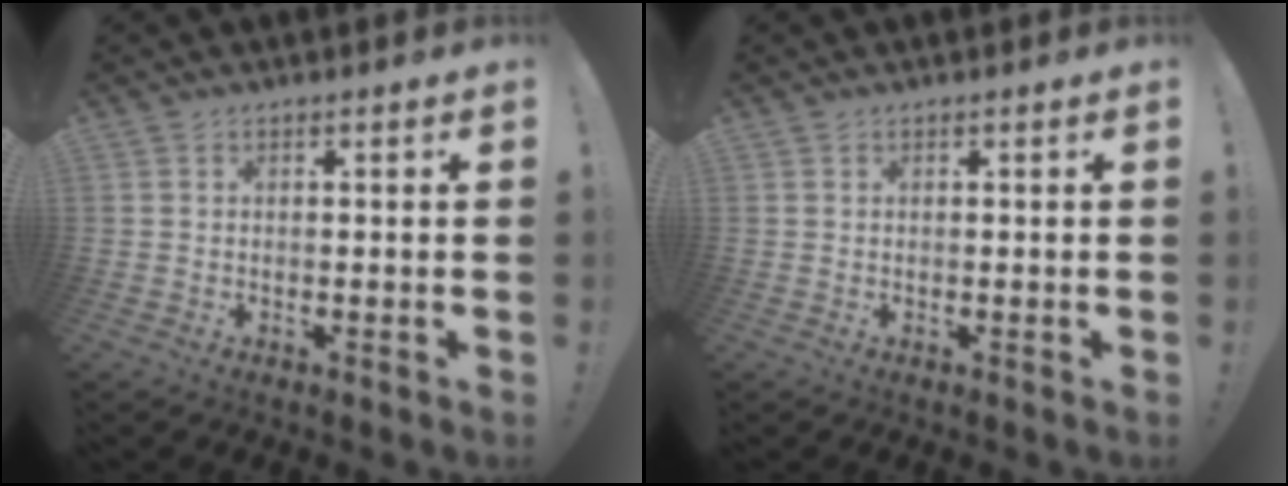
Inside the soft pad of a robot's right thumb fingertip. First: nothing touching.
{"total": 0.0}